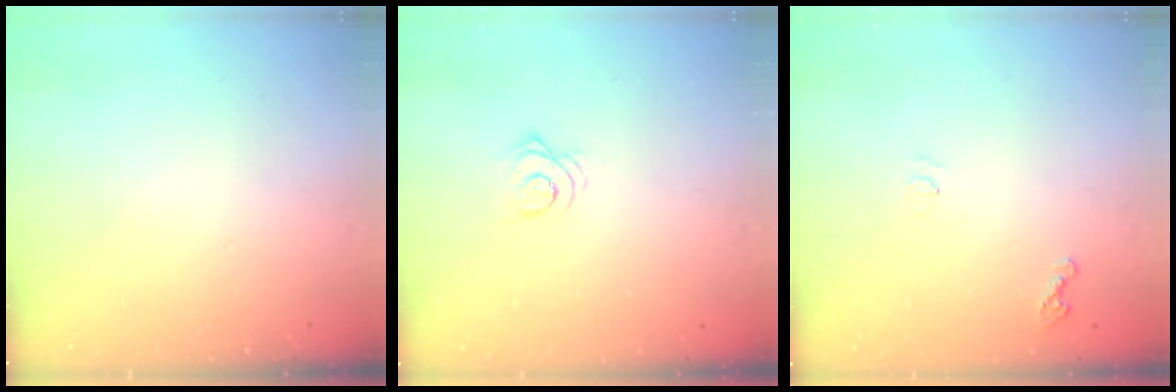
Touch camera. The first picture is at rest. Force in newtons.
{"total": 3.4, "press": 3.4, "slide": 0.5}
{"total": 4.0, "press": 3.9, "slide": 0.6}